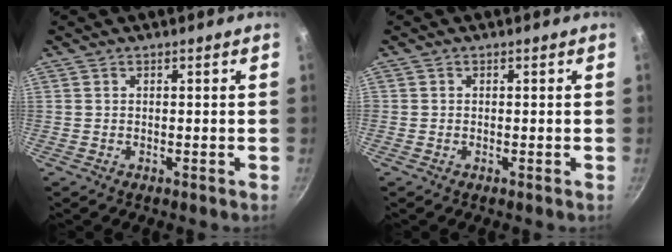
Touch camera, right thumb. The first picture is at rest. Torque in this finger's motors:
{"motor_torque": [0.92, 0.96, 1.30, 0.50, 0.25]}